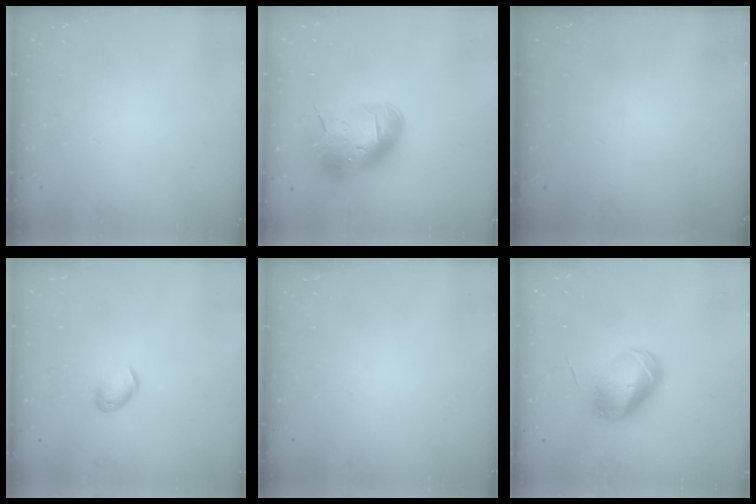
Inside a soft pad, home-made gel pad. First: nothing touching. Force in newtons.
{"total": 16.6, "press": 16.5, "slide": 2.5}
{"total": 0.0}
{"total": 5.3, "press": 5.2, "slide": 1.1}
{"total": 0.0}
{"total": 9.9, "press": 9.8, "slide": 1.7}